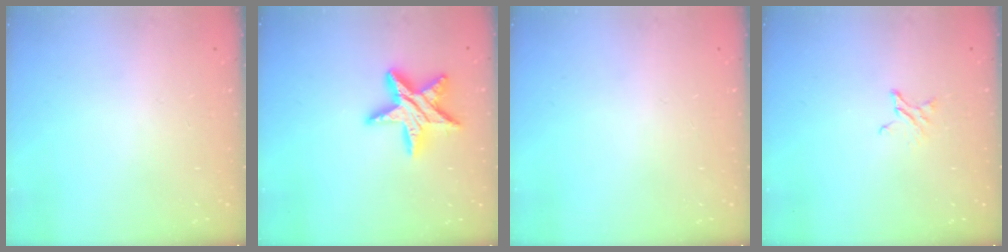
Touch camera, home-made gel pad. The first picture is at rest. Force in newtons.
{"total": 14.0, "press": 14.0, "slide": 1.0}
{"total": 0.0}
{"total": 2.0, "press": 2.0, "slide": 0.1}